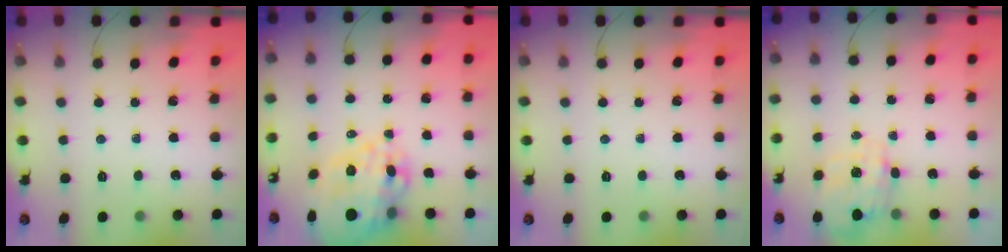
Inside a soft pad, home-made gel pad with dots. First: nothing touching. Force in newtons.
{"total": 22.1, "press": 21.5, "slide": 4.9}
{"total": 0.0}
{"total": 2.7, "press": 2.6, "slide": 0.9}